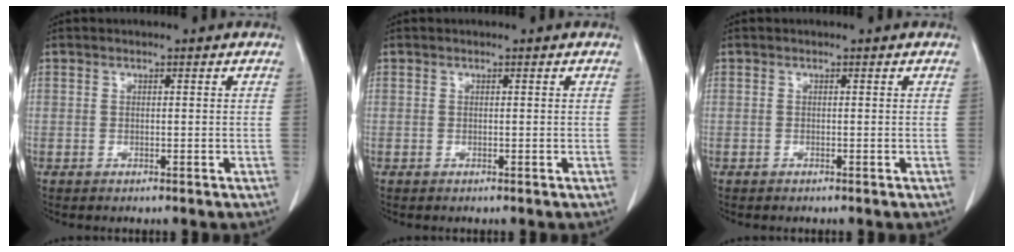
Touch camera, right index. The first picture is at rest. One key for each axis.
{"total": 0.0}
{"total": 0.0}